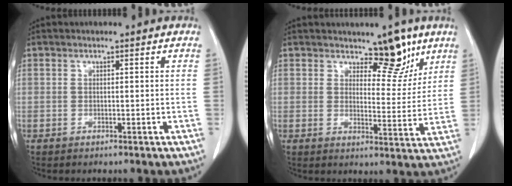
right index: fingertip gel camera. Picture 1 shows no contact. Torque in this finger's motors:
{"motor_torque": [-0.13, 0.40, -0.01, -0.01]}